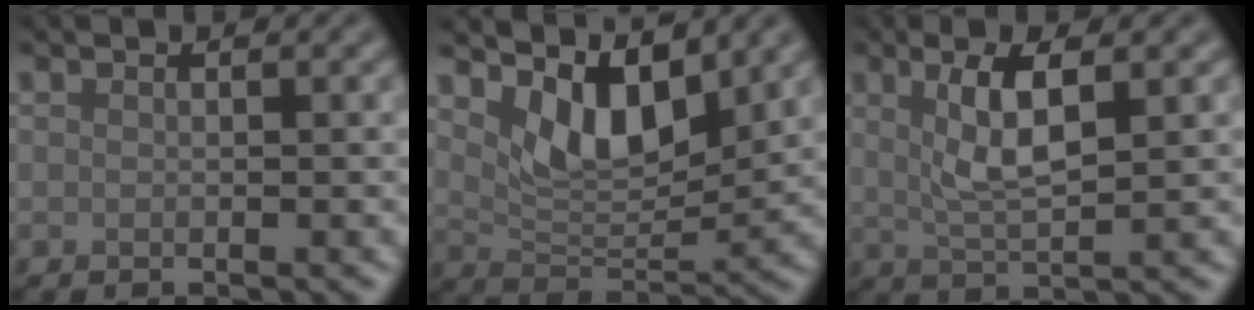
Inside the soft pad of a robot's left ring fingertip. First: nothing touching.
{"total": 5.5, "force": [3.4, 2.3, 3.6], "torque": [-0.072, -0.017, 0.056]}
{"total": 5.0, "force": [1.5, 1.4, 4.5], "torque": [-0.089, 0.000, 0.029]}